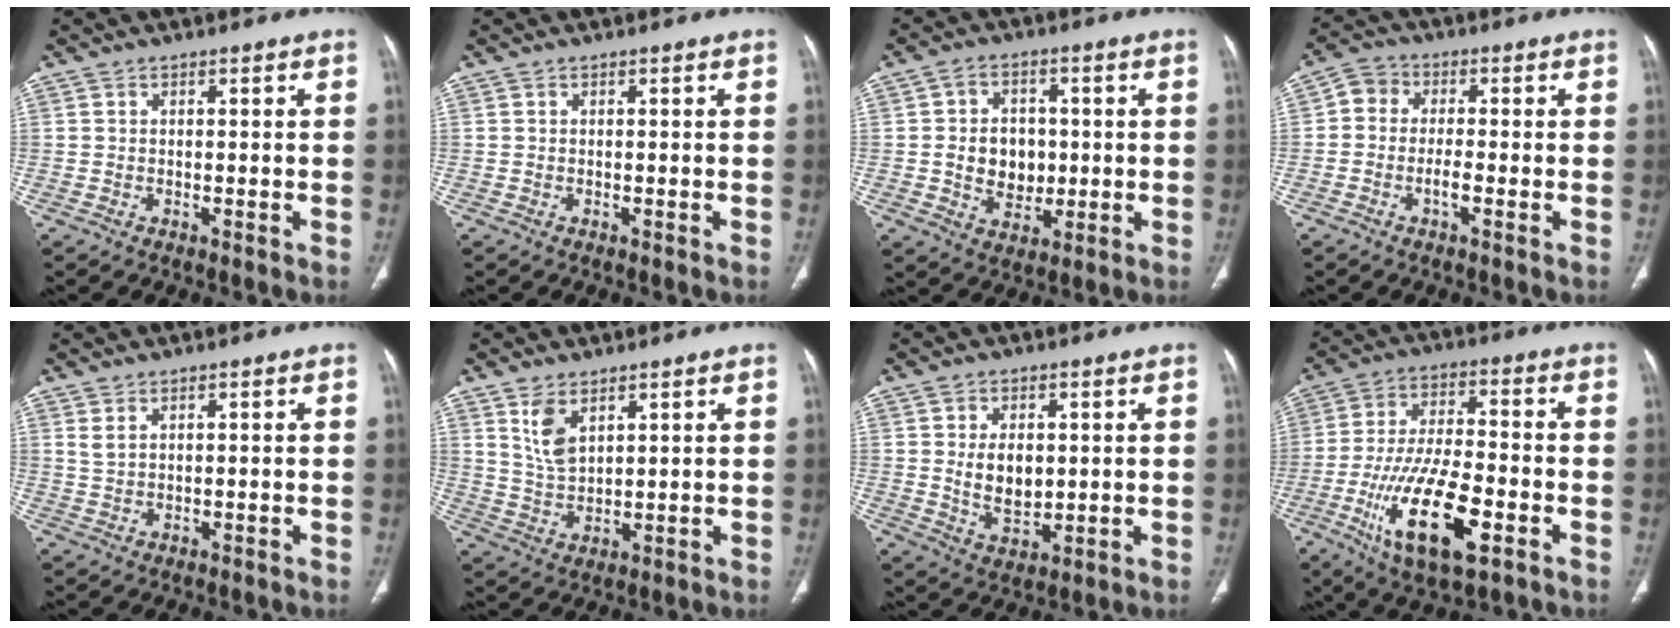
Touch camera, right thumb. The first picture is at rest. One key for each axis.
{"total": 0.0}
{"total": 8.9, "fx": -0.3, "fy": 7.1, "fz": 5.3, "tx": -0.052, "ty": 0.005, "tz": 0.000}
{"total": 5.2, "fx": -1.2, "fy": 3.4, "fz": 3.7, "tx": -0.058, "ty": 0.016, "tz": -0.037}
{"total": 1.8, "fx": 1.1, "fy": 0.8, "fz": 1.2, "tx": -0.027, "ty": 0.000, "tz": 0.032}
{"total": 6.1, "fx": 3.3, "fy": 3.2, "fz": 4.0, "tx": -0.069, "ty": -0.019, "tz": 0.073}
{"total": 7.7, "fx": 0.8, "fy": 5.0, "fz": 5.7, "tx": -0.077, "ty": -0.014, "tz": 0.025}
{"total": 17.4, "fx": -6.7, "fy": 6.6, "fz": 14.6, "tx": -0.274, "ty": 0.015, "tz": -0.112}